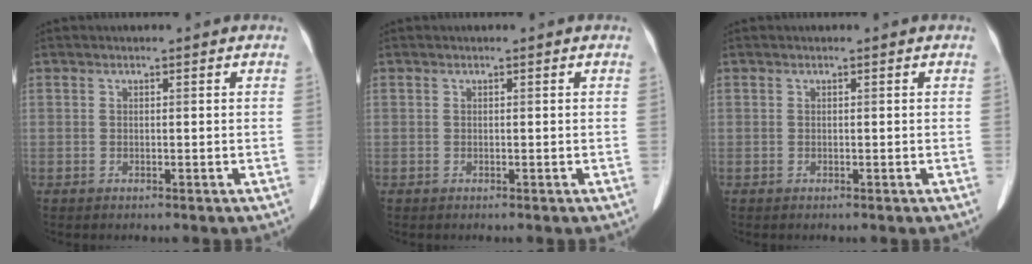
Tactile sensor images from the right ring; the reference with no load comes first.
{"total": 0.0}
{"total": 0.0}